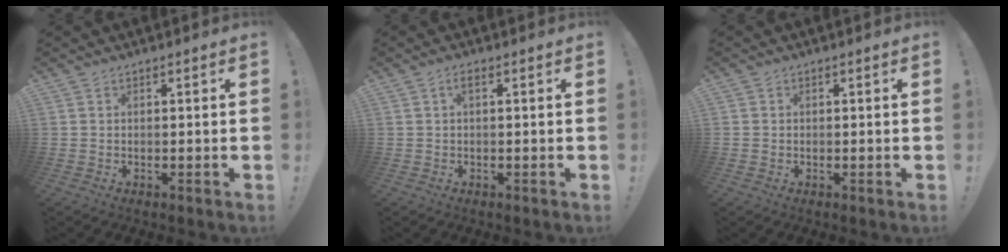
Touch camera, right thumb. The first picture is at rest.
{"total": 1.7, "force": [0.1, 0.5, 1.6], "torque": [-0.035, 0.007, 0.000]}
{"total": 0.9, "force": [-0.2, 0.8, 0.1], "torque": [-0.002, 0.002, -0.003]}